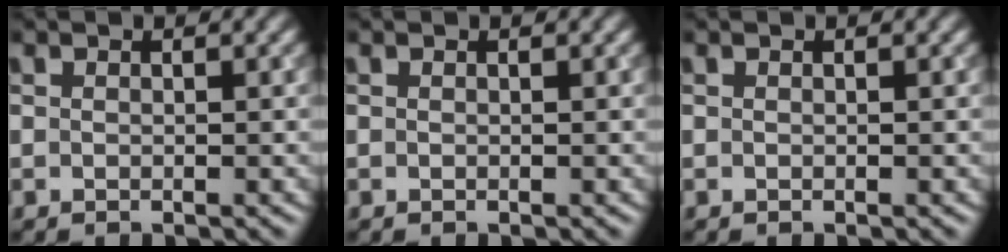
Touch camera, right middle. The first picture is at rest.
{"total": 0.0}
{"total": 0.0}